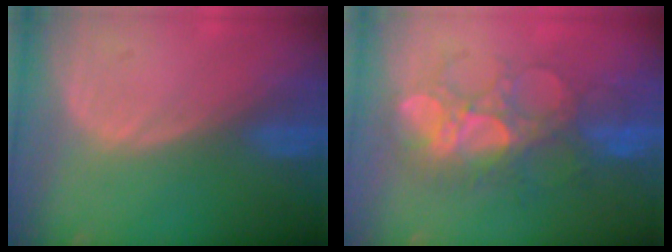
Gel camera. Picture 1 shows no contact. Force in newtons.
{"total": 9.0, "press": 8.8, "slide": 1.7}